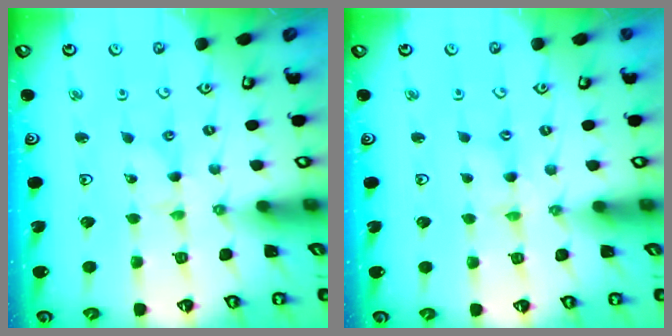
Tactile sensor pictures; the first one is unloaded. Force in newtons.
{"total": 1.4, "press": 1.4, "slide": 0.2}